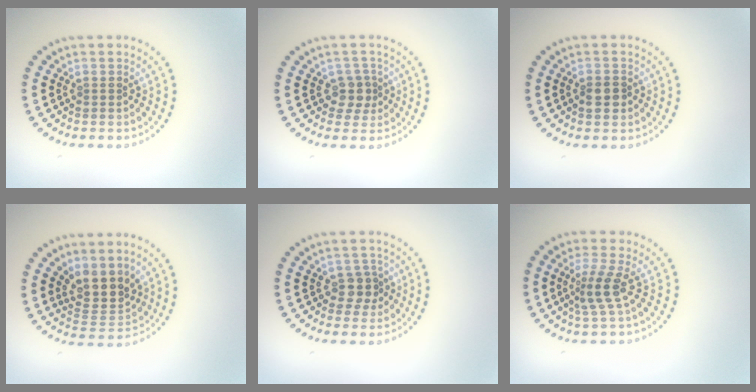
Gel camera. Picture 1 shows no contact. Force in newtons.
{"total": 2.0, "press": 1.7, "slide": 1.2}
{"total": 1.8, "press": 1.7, "slide": 0.7}
{"total": 3.8, "press": 3.2, "slide": 2.1}
{"total": 1.8, "press": 1.5, "slide": 1.0}
{"total": 2.6, "press": 1.8, "slide": 1.9}